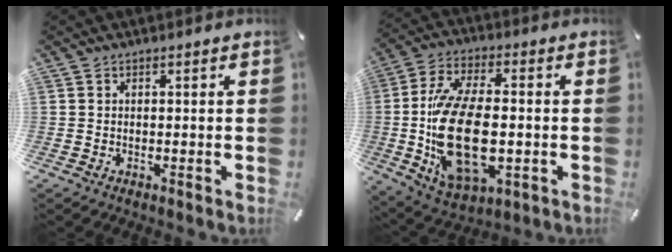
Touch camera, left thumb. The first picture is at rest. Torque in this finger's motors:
{"motor_torque": [2.16, 2.85, 2.52, 0.25, 0.40]}